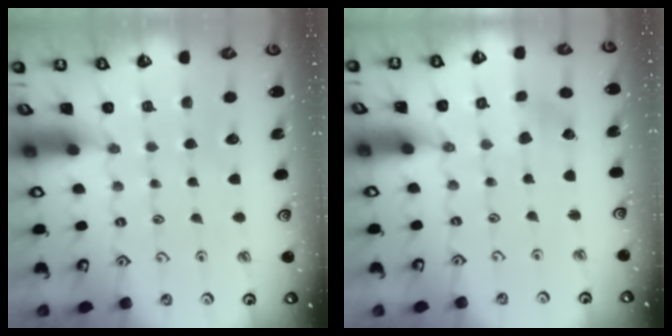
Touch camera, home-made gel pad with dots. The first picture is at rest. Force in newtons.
{"total": 1.5, "press": 1.5, "slide": 0.1}